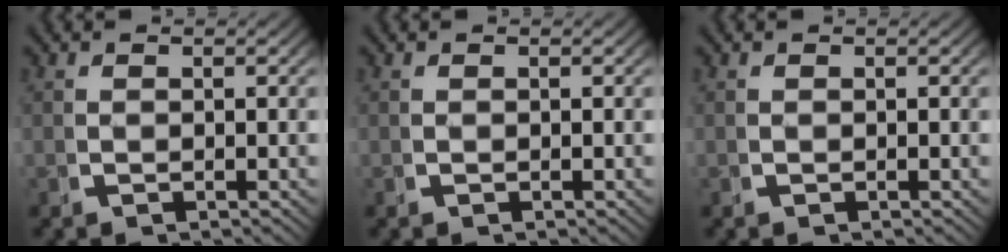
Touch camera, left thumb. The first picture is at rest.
{"total": 0.0}
{"total": 0.0}